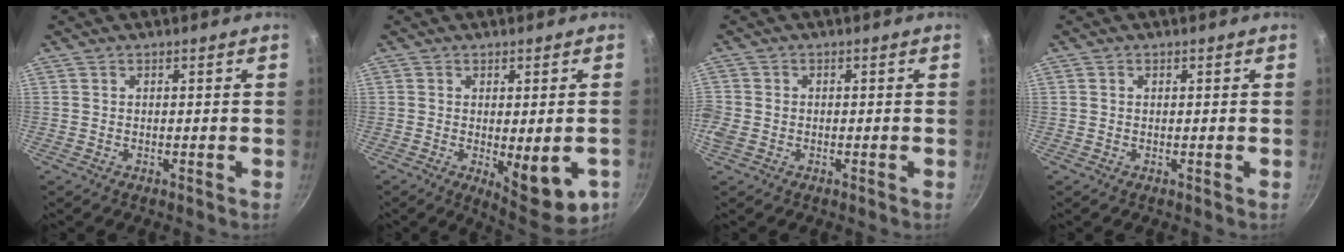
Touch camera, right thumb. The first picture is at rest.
{"total": 11.6, "force": [-3.2, 4.3, 10.3], "torque": [-0.120, -0.012, -0.028]}
{"total": 4.9, "force": [-1.0, 4.0, 2.7], "torque": [-0.068, 0.003, -0.026]}
{"total": 0.5, "force": [0.1, 0.4, 0.2], "torque": [-0.004, 0.004, 0.001]}